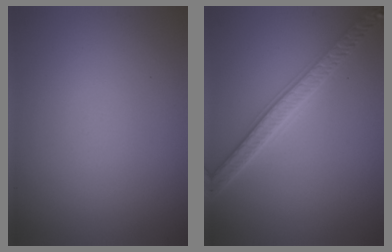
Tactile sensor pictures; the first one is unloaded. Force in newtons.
{"total": 3.6, "press": 3.6, "slide": 0.8}